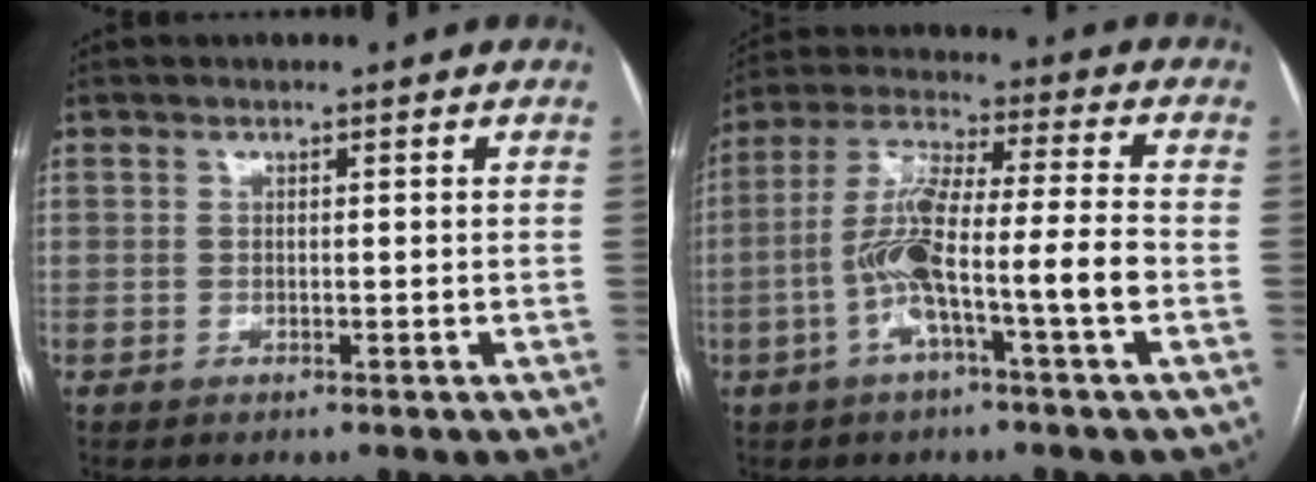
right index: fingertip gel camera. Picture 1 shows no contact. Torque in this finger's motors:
{"motor_torque": [1.74, -0.40, 0.45, 0.21]}